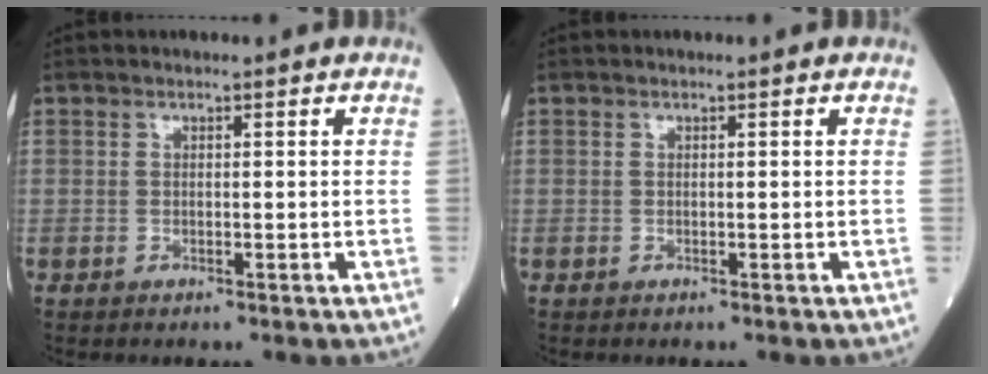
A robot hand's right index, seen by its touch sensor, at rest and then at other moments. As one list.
[{"total": 0.0}]